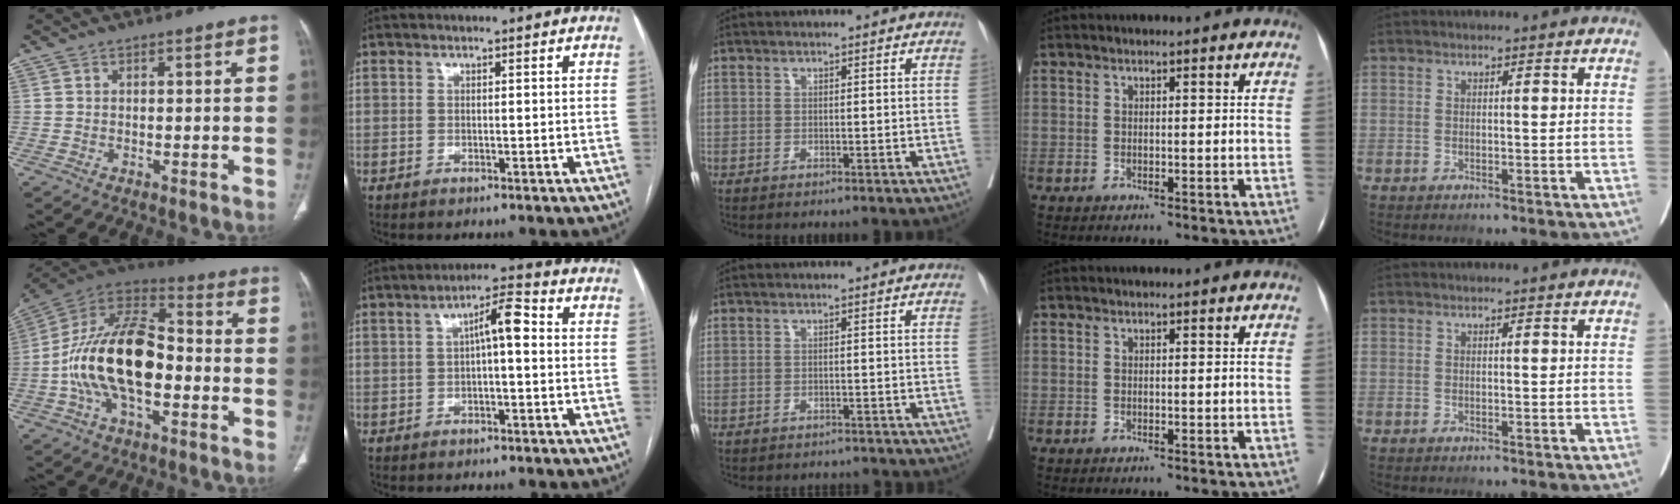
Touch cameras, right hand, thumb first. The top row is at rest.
{"thumb": {"total": 21.0, "force": [-3.6, 11.3, 17.4], "torque": [-0.307, 0.043, -0.068]}, "index": {"total": 5.5, "force": [0.5, 1.2, 5.4], "torque": [-0.089, 0.025, 0.005]}, "middle": {"total": 8.9, "force": [-8.2, 2.7, 2.3], "torque": [-0.036, -0.002, -0.098]}}